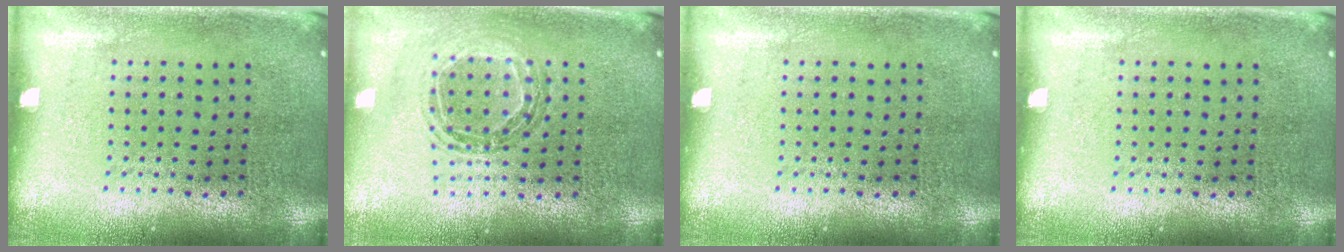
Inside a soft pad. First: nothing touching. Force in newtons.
{"total": 0.9, "press": 0.9, "slide": 0.2}
{"total": 0.0}
{"total": 0.0}